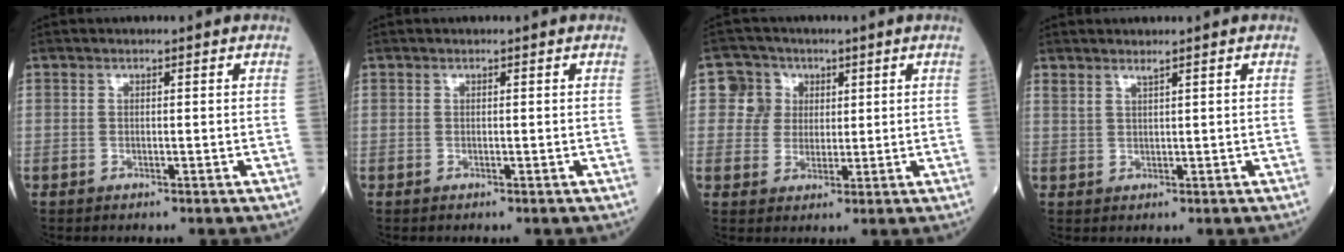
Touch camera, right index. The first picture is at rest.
{"total": 0.0}
{"total": 5.3, "force": [1.7, 5.0, 0.3], "torque": [0.000, 0.018, 0.031]}
{"total": 1.4, "force": [1.3, -0.2, 0.7], "torque": [-0.013, -0.001, 0.028]}